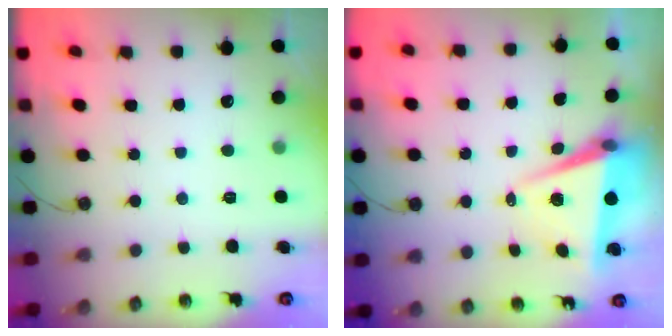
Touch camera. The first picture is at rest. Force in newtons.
{"total": 6.9, "press": 5.5, "slide": 4.1}